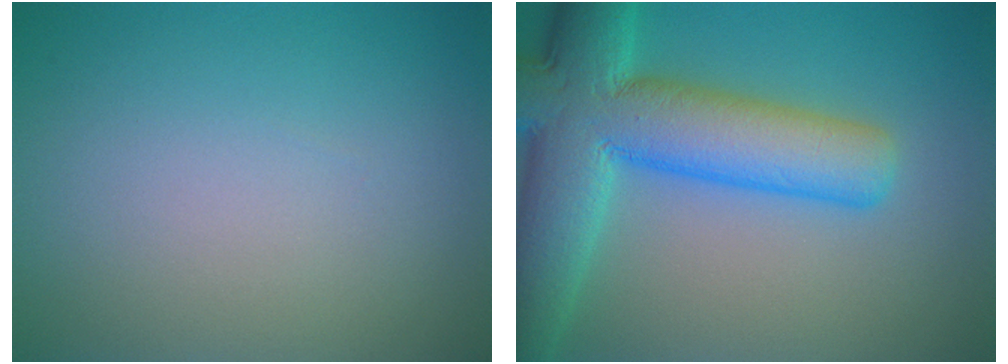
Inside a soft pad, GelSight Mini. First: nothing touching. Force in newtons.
{"total": 11.3, "press": 11.2, "slide": 0.4}